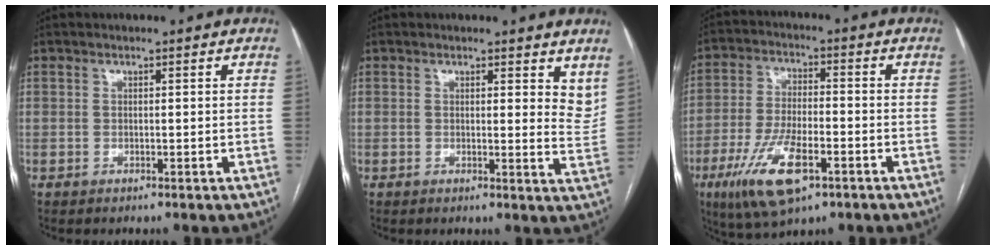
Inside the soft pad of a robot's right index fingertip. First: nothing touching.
{"total": 5.3, "force": [4.3, 1.7, 2.5], "torque": [-0.017, -0.027, 0.035]}
{"total": 12.5, "force": [-6.0, 4.2, 10.1], "torque": [-0.206, -0.013, -0.101]}